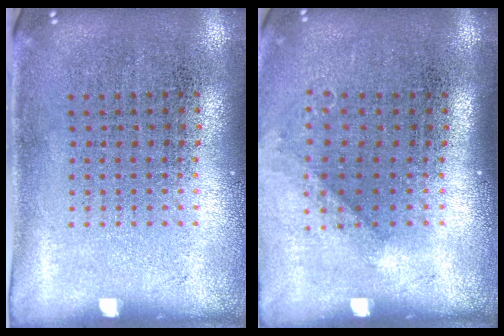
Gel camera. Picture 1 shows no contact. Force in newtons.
{"total": 1.0, "press": 0.7, "slide": 0.7}